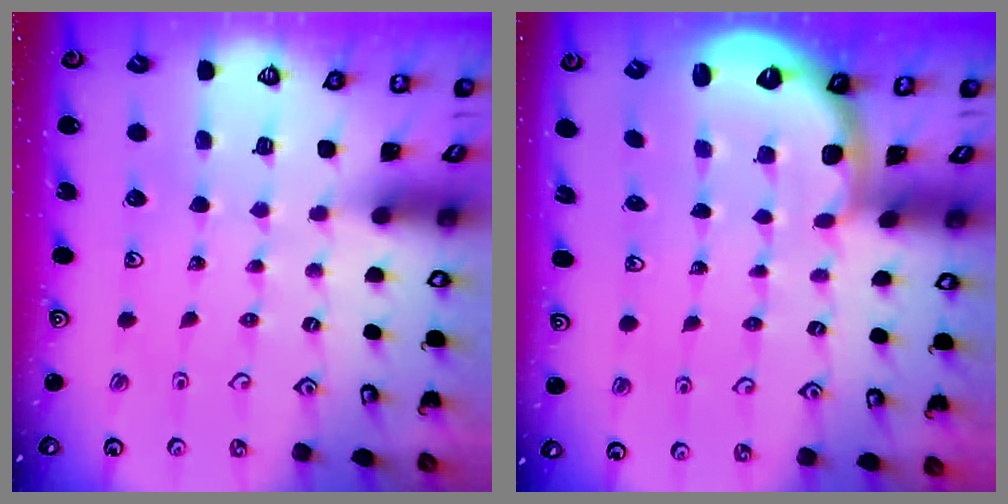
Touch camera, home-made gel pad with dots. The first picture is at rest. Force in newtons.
{"total": 2.8, "press": 2.0, "slide": 2.0}